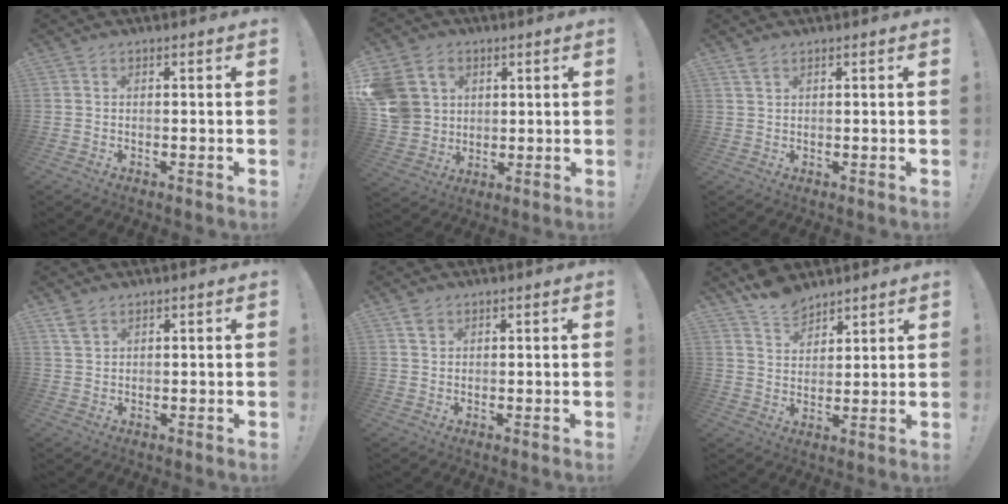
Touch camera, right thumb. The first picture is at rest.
{"total": 12.1, "force": [3.8, 10.5, 4.5], "torque": [-0.095, -0.011, 0.085]}
{"total": 1.9, "force": [1.4, 0.7, 1.0], "torque": [-0.018, -0.003, 0.026]}
{"total": 3.3, "force": [2.4, 1.7, 1.6], "torque": [-0.029, -0.011, 0.046]}
{"total": 2.2, "force": [1.4, 1.6, 0.6], "torque": [0.005, -0.011, 0.024]}
{"total": 7.8, "force": [6.9, 3.3, 1.5], "torque": [-0.037, -0.049, 0.134]}